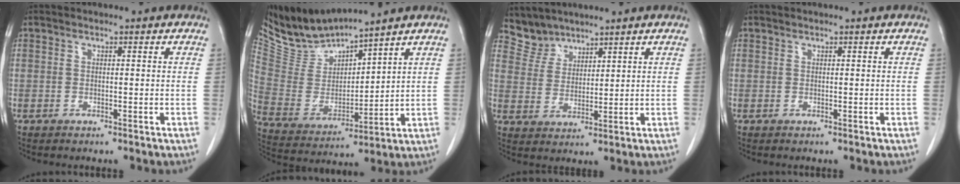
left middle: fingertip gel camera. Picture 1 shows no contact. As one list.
[{"total": 9.5, "force": [9.4, 0.3, 1.5], "torque": [-0.055, -0.007, 0.207]}, {"total": 4.4, "force": [4.2, 1.4, -0.5], "torque": [0.007, 0.006, 0.094]}, {"total": 0.0}]